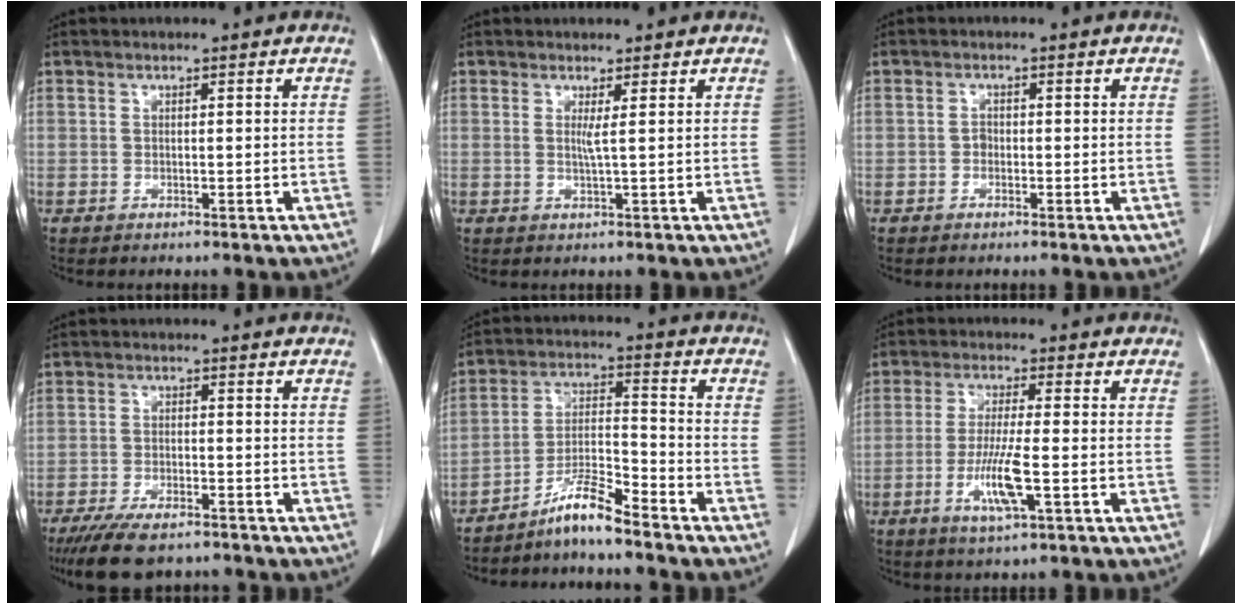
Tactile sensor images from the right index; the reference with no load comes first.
{"total": 1.2, "force": [0.4, -0.4, 1.0], "torque": [-0.025, -0.005, 0.008]}
{"total": 0.9, "force": [-0.3, 0.8, 0.5], "torque": [-0.005, 0.004, -0.008]}
{"total": 9.4, "force": [-7.4, 2.7, 5.1], "torque": [-0.084, -0.016, -0.120]}
{"total": 7.0, "force": [-5.9, -0.1, 3.7], "torque": [-0.075, -0.004, -0.114]}
{"total": 7.3, "force": [-2.4, 0.3, 6.9], "torque": [-0.136, -0.013, -0.044]}